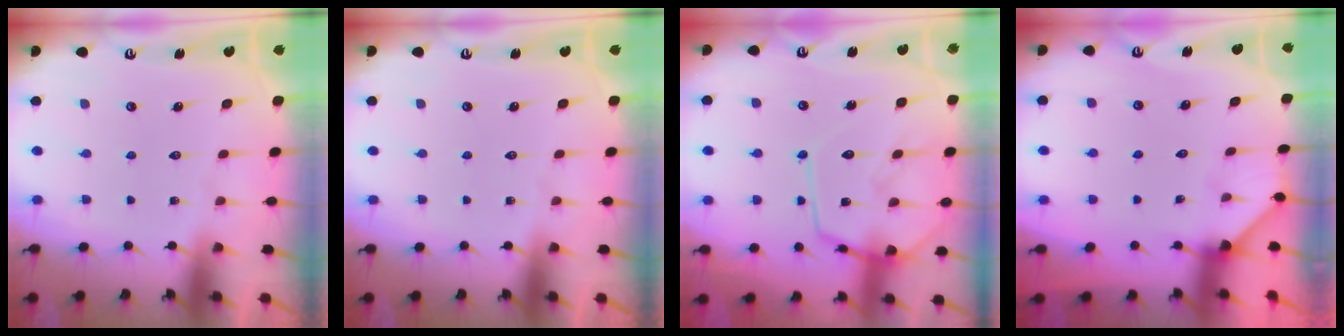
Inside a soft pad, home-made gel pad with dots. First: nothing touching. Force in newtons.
{"total": 0.0}
{"total": 13.5, "press": 13.4, "slide": 1.2}
{"total": 2.0, "press": 2.0, "slide": 0.3}